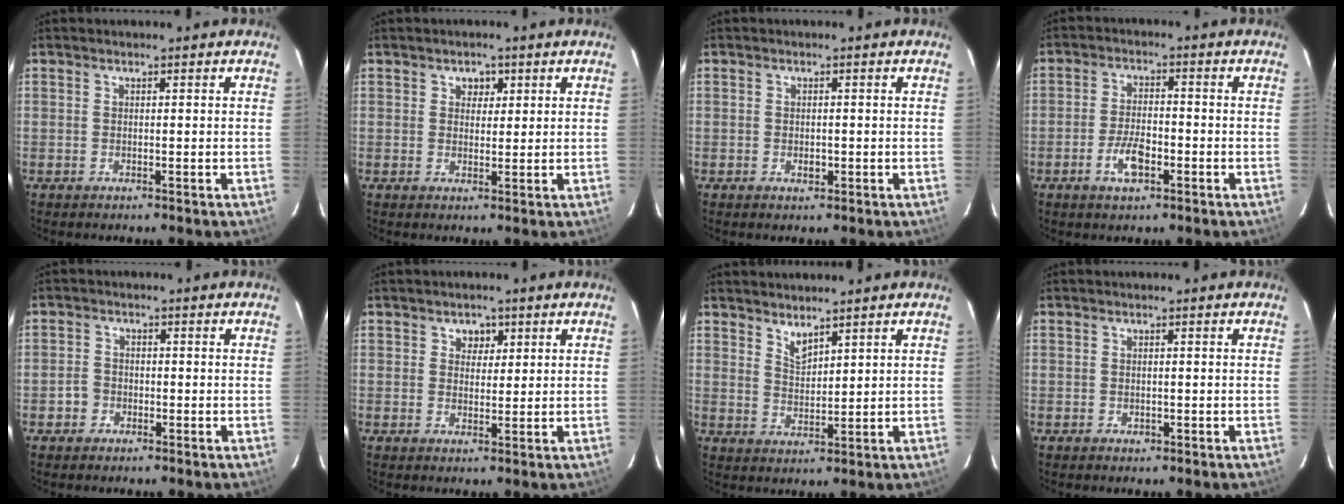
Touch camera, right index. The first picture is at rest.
{"total": 2.5, "force": [1.1, 2.1, 0.7], "torque": [-0.005, 0.007, 0.017]}
{"total": 1.4, "force": [-0.4, 1.0, 0.9], "torque": [-0.015, 0.000, -0.006]}
{"total": 5.9, "force": [-2.8, 2.6, 4.5], "torque": [-0.096, 0.001, -0.049]}
{"total": 2.7, "force": [-1.2, 2.4, 0.4], "torque": [-0.010, 0.008, -0.023]}
{"total": 2.8, "force": [1.3, 2.4, 0.8], "torque": [-0.003, 0.006, 0.021]}
{"total": 3.5, "force": [3.1, 1.0, 1.5], "torque": [-0.025, -0.004, 0.056]}
{"total": 0.8, "force": [-0.3, 0.7, 0.2], "torque": [-0.002, -0.003, -0.003]}